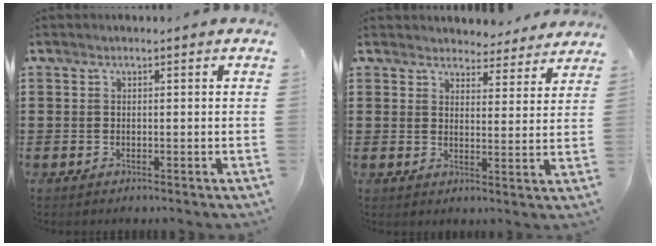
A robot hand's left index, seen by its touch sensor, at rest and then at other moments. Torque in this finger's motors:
{"motor_torque": [1.30, -0.84, 0.15, 0.02]}